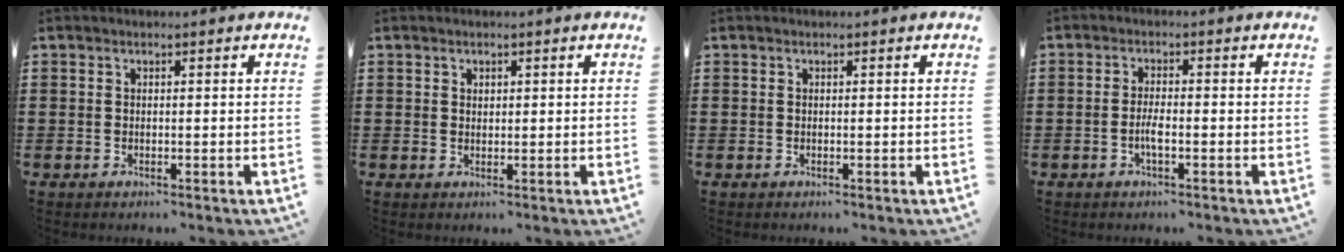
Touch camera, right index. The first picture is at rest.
{"total": 0.7, "force": [0.5, 0.5, 0.2], "torque": [-0.006, 0.003, 0.009]}
{"total": 0.0}
{"total": 2.7, "force": [-1.0, 0.6, 2.5], "torque": [-0.059, -0.003, -0.022]}